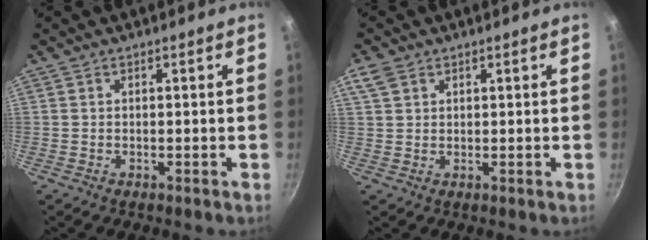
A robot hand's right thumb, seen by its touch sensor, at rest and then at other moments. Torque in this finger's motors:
{"motor_torque": [0.59, 0.97, 0.57, -0.05, 0.20]}